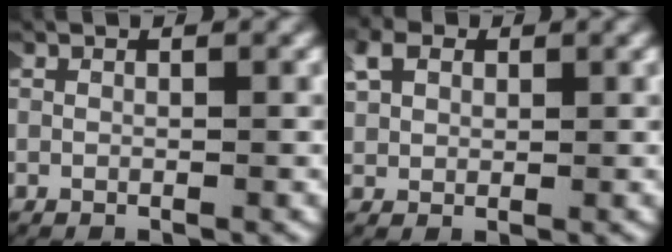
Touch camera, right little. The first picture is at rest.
{"total": 2.1, "force": [0.9, 1.6, 0.9], "torque": [-0.033, 0.000, 0.016]}